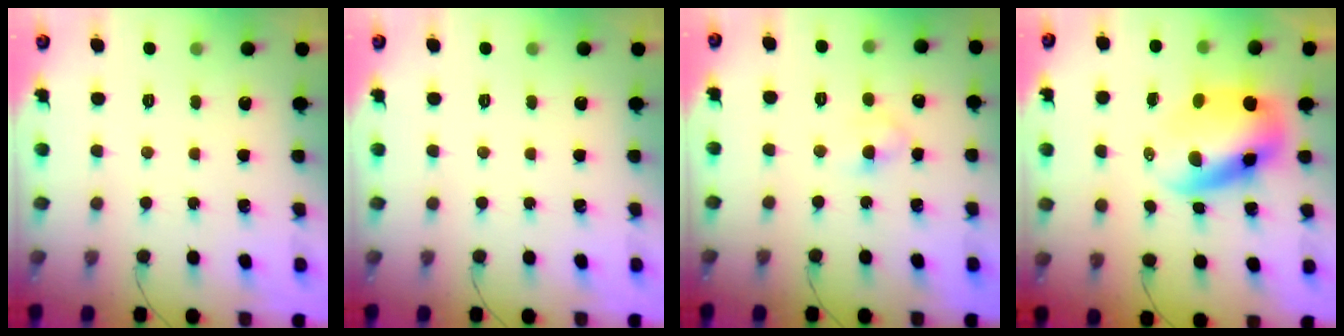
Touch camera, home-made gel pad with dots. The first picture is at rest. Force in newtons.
{"total": 0.0}
{"total": 3.7, "press": 3.4, "slide": 1.4}
{"total": 9.6, "press": 9.1, "slide": 2.9}